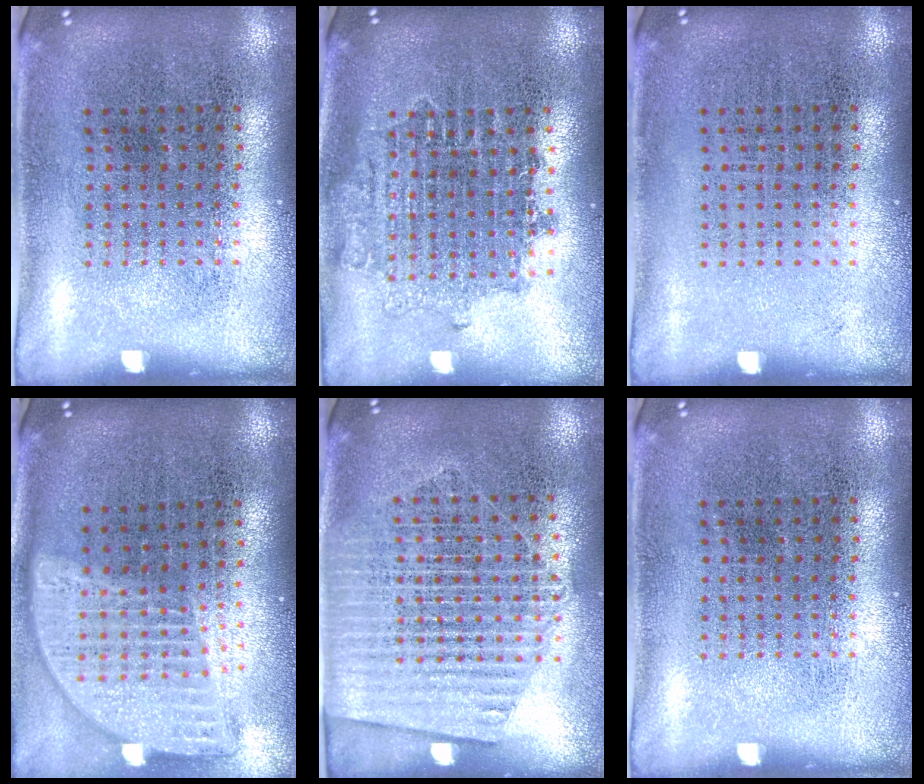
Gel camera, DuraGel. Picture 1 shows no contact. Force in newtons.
{"total": 1.6, "press": 1.3, "slide": 0.8}
{"total": 0.0}
{"total": 2.0, "press": 1.6, "slide": 1.2}
{"total": 1.5, "press": 1.4, "slide": 0.6}
{"total": 0.0}